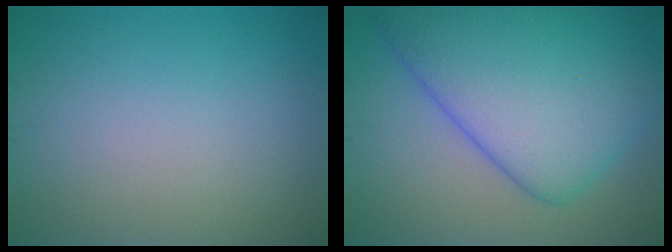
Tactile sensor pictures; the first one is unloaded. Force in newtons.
{"total": 12.6, "press": 12.6, "slide": 0.1}